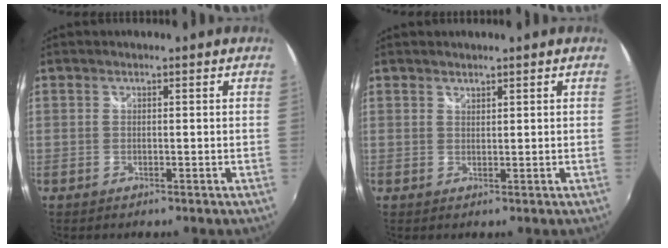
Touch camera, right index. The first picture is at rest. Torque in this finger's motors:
{"motor_torque": [-0.13, -0.03, -0.08, -0.01]}